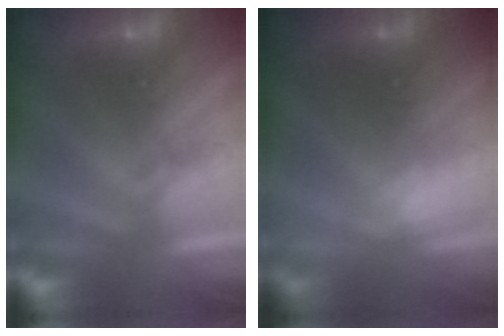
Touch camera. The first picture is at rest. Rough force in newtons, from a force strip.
{"total": 2.7}